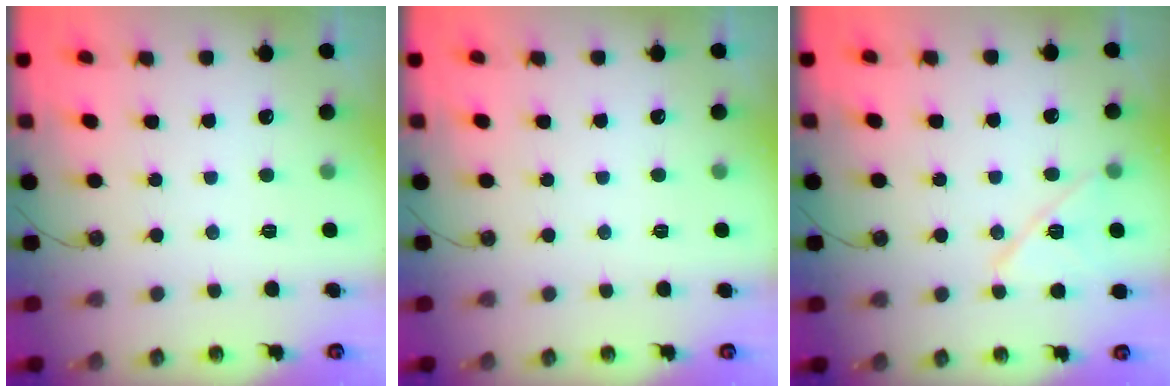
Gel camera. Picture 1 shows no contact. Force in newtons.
{"total": 1.5, "press": 0.8, "slide": 1.3}
{"total": 11.6, "press": 11.6, "slide": 0.7}